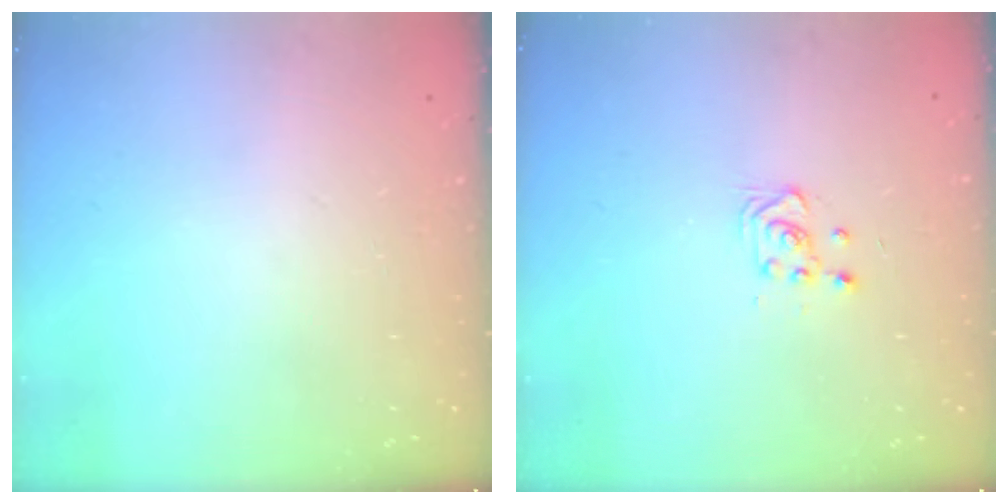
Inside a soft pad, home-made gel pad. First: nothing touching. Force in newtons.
{"total": 3.5, "press": 3.3, "slide": 1.0}